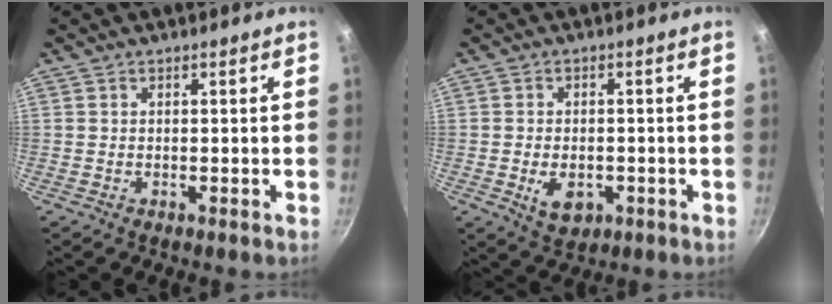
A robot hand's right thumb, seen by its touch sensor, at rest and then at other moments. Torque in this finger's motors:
{"motor_torque": [-0.20, 0.29, 0.34, 0.46, 0.03]}